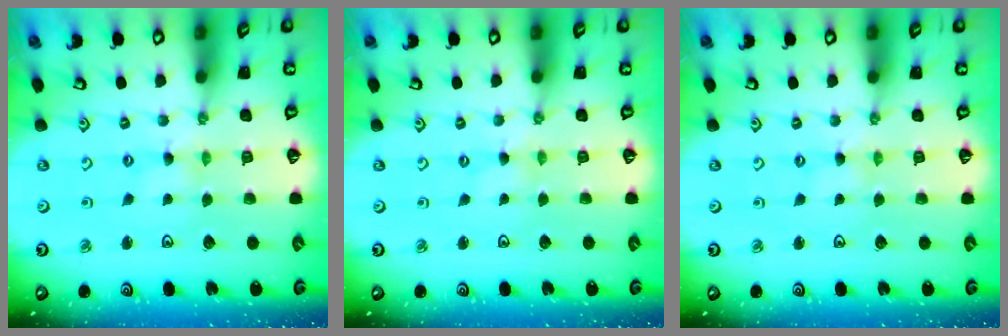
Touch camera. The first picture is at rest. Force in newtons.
{"total": 0.0}
{"total": 1.3, "press": 1.3, "slide": 0.3}